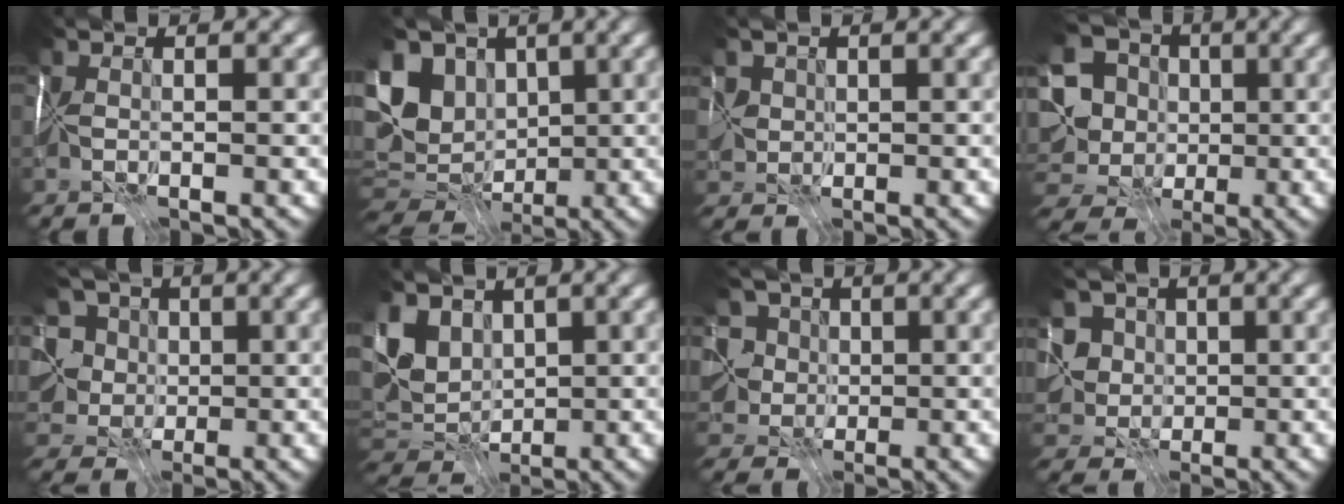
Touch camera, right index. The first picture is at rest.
{"total": 12.0, "force": [1.8, 9.0, 7.8], "torque": [-0.148, 0.012, 0.044]}
{"total": 2.6, "force": [1.1, 2.1, 1.1], "torque": [-0.022, 0.014, 0.022]}
{"total": 11.1, "force": [-0.7, 10.0, 4.8], "torque": [-0.114, 0.005, -0.017]}
{"total": 7.7, "force": [2.0, 6.4, 3.9], "torque": [-0.074, 0.016, 0.012]}
{"total": 7.0, "force": [2.5, 4.9, 4.4], "torque": [-0.082, 0.013, 0.052]}
{"total": 6.4, "force": [1.8, 5.4, 3.0], "torque": [-0.055, 0.017, 0.010]}
{"total": 5.6, "force": [1.3, 4.9, 2.5], "torque": [-0.040, 0.013, 0.003]}